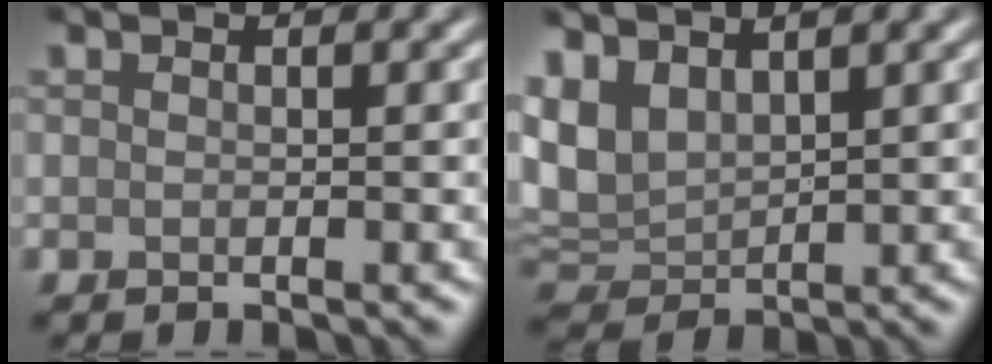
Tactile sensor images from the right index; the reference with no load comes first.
{"total": 5.6, "force": [2.5, 3.4, 3.6], "torque": [-0.098, 0.003, 0.053]}